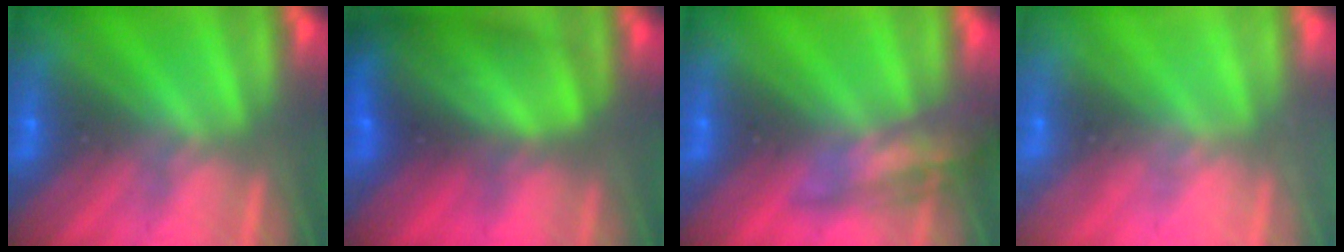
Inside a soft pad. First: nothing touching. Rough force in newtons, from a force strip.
{"total": 9.3}
{"total": 2.5}
{"total": 1.8}